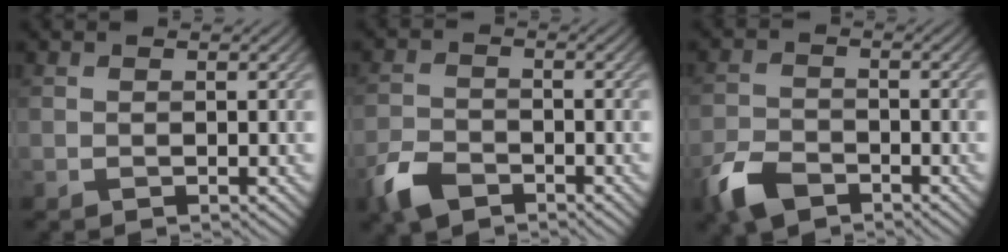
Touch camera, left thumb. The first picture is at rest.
{"total": 5.2, "force": [-3.6, 2.6, 2.6], "torque": [-0.062, -0.008, -0.080]}
{"total": 5.8, "force": [-4.1, 2.8, 3.0], "torque": [-0.071, -0.008, -0.089]}